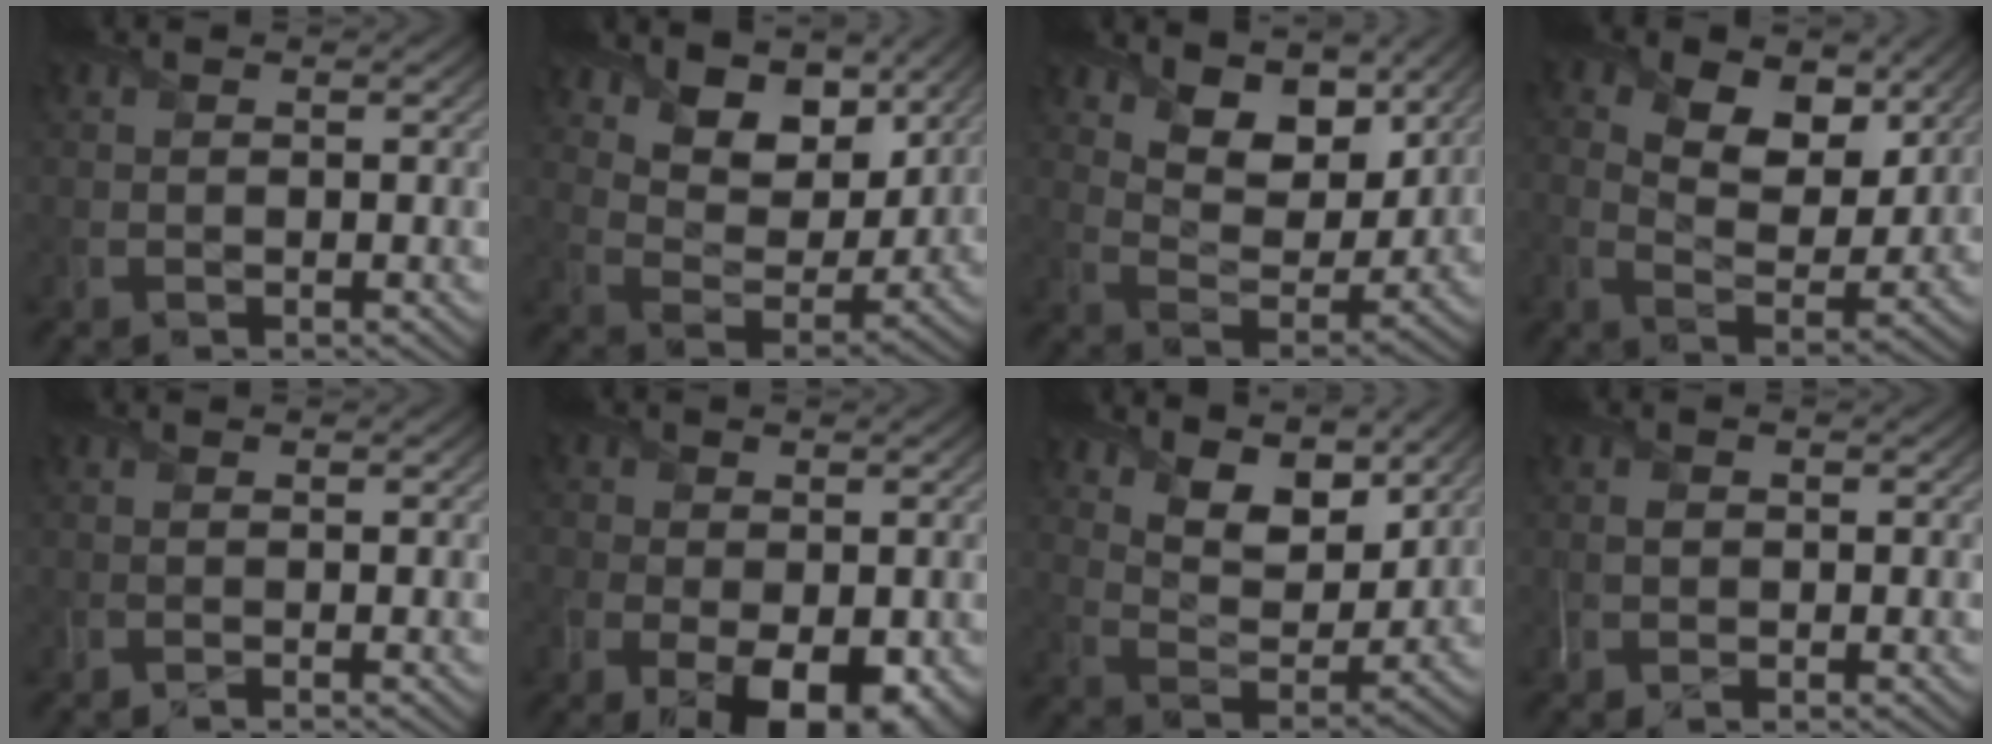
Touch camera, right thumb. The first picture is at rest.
{"total": 10.2, "force": [6.5, 5.8, 5.3], "torque": [-0.114, -0.008, 0.105]}
{"total": 9.1, "force": [5.8, 4.6, 5.2], "torque": [-0.107, -0.011, 0.092]}
{"total": 8.7, "force": [3.6, 5.1, 6.1], "torque": [-0.122, -0.002, 0.050]}
{"total": 0.5, "force": [-0.1, -0.1, 0.5], "torque": [-0.012, 0.001, -0.004]}
{"total": 10.8, "force": [-3.9, 6.5, 7.7], "torque": [-0.136, -0.041, -0.045]}
{"total": 10.3, "force": [7.3, 4.3, 5.8], "torque": [-0.119, -0.014, 0.121]}
{"total": 1.5, "force": [-0.1, 1.0, 1.1], "torque": [-0.024, 0.000, -0.001]}